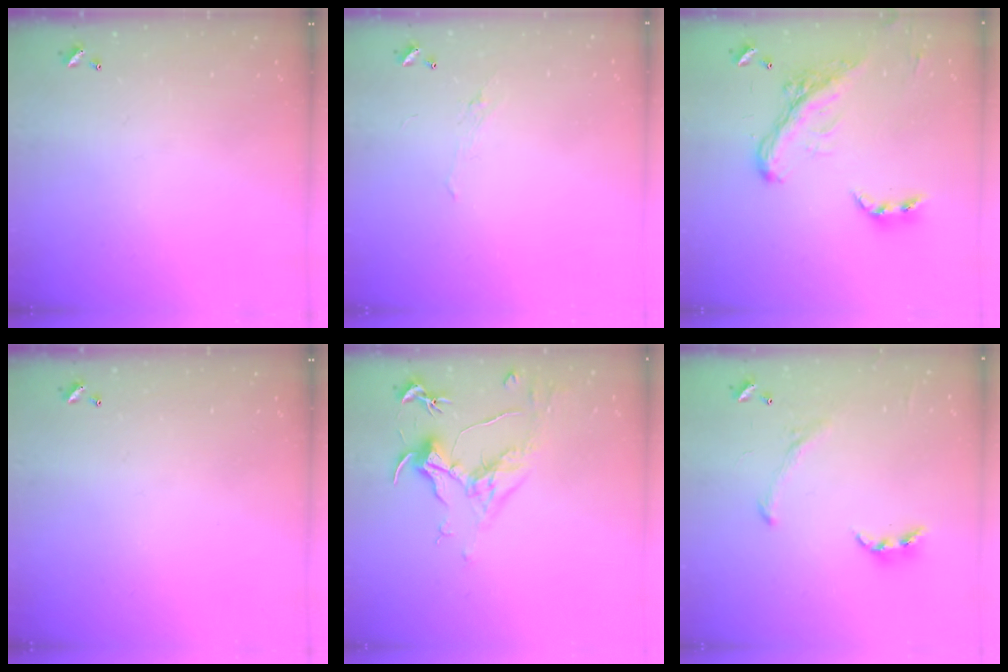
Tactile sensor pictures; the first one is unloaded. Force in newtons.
{"total": 0.9, "press": 0.5, "slide": 0.7}
{"total": 6.3, "press": 6.1, "slide": 1.4}
{"total": 0.0}
{"total": 1.6, "press": 1.4, "slide": 0.8}
{"total": 1.6, "press": 1.4, "slide": 0.8}